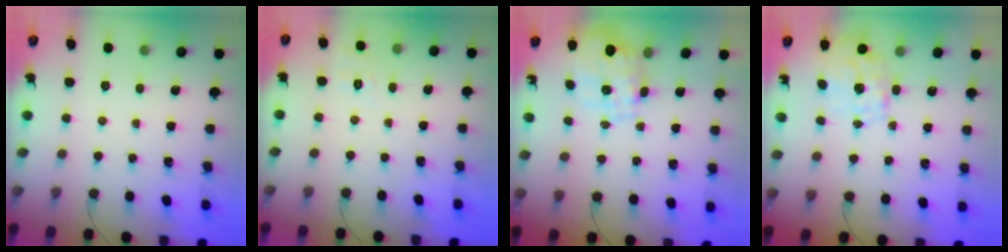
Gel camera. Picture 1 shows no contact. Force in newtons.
{"total": 1.8, "press": 0.1, "slide": 1.8}
{"total": 1.5, "press": 1.5, "slide": 0.4}
{"total": 1.7, "press": 1.5, "slide": 0.7}